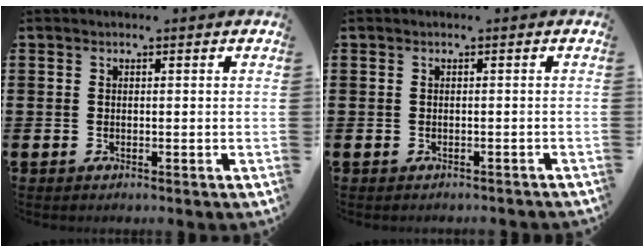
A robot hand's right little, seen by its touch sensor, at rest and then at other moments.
{"total": 0.5, "force": [-0.5, 0.0, 0.1], "torque": [-0.001, -0.002, -0.010]}